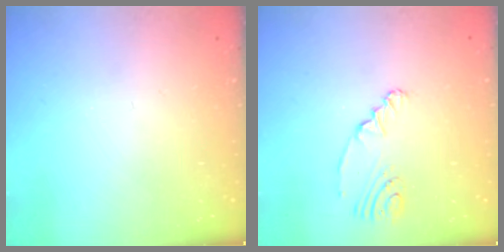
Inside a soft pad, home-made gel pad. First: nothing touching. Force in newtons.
{"total": 3.5, "press": 2.6, "slide": 2.4}